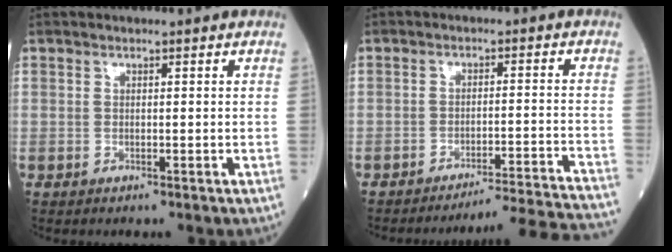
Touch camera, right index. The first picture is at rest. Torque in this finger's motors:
{"motor_torque": [0.09, -0.12, 0.02, 0.00]}